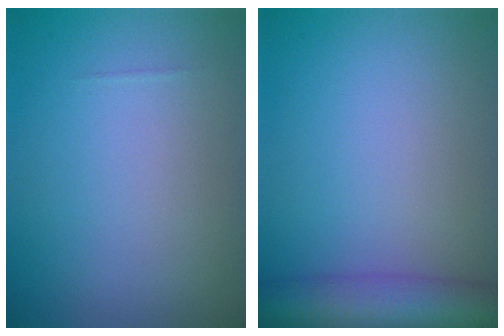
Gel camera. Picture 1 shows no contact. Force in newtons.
{"total": 6.9, "press": 6.9, "slide": 0.2}